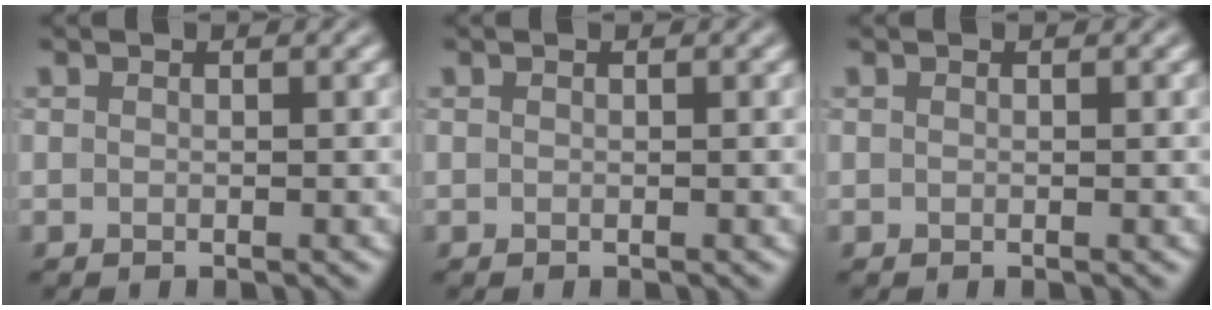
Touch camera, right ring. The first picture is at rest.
{"total": 0.0}
{"total": 0.0}